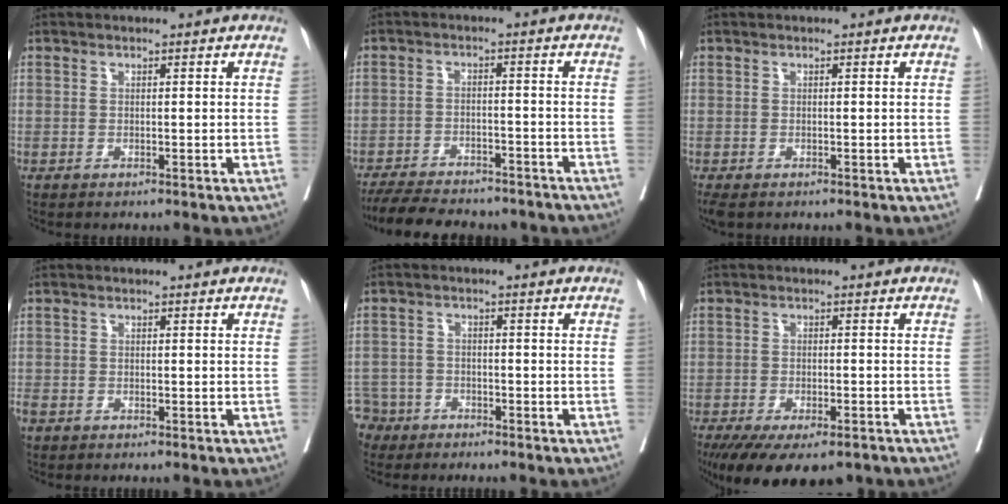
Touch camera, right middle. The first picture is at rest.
{"total": 16.3, "force": [-14.4, 3.7, 6.5], "torque": [-0.142, -0.013, -0.199]}
{"total": 3.0, "force": [-2.1, 1.5, 1.6], "torque": [-0.030, -0.011, -0.035]}
{"total": 2.4, "force": [-1.5, 1.3, 1.3], "torque": [-0.041, -0.004, -0.032]}
{"total": 5.6, "force": [-4.3, 3.5, -0.7], "torque": [0.009, 0.001, -0.086]}
{"total": 15.2, "force": [-11.5, 4.6, 8.9], "torque": [-0.165, -0.033, -0.162]}